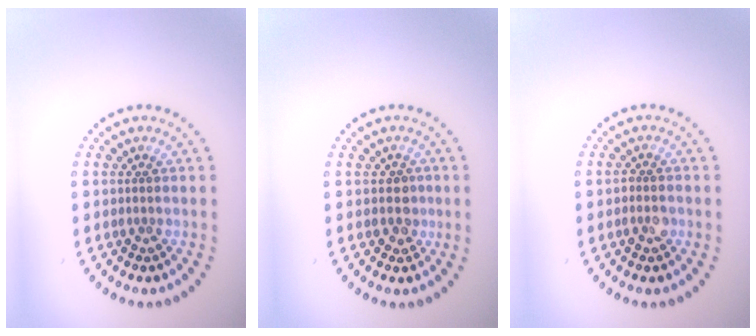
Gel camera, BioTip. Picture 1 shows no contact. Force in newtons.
{"total": 1.5, "press": 1.2, "slide": 0.9}
{"total": 1.5, "press": 1.5, "slide": 0.4}